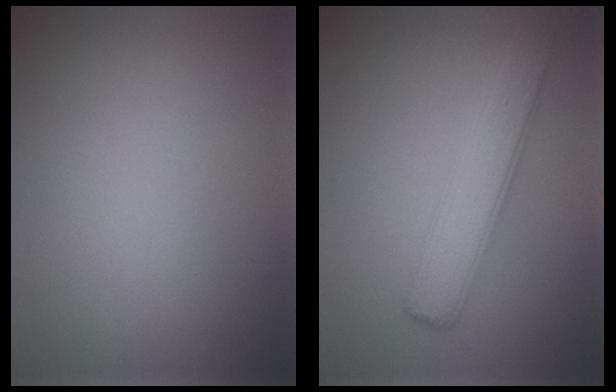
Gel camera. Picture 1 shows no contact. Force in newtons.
{"total": 3.9, "press": 3.9, "slide": 0.1}